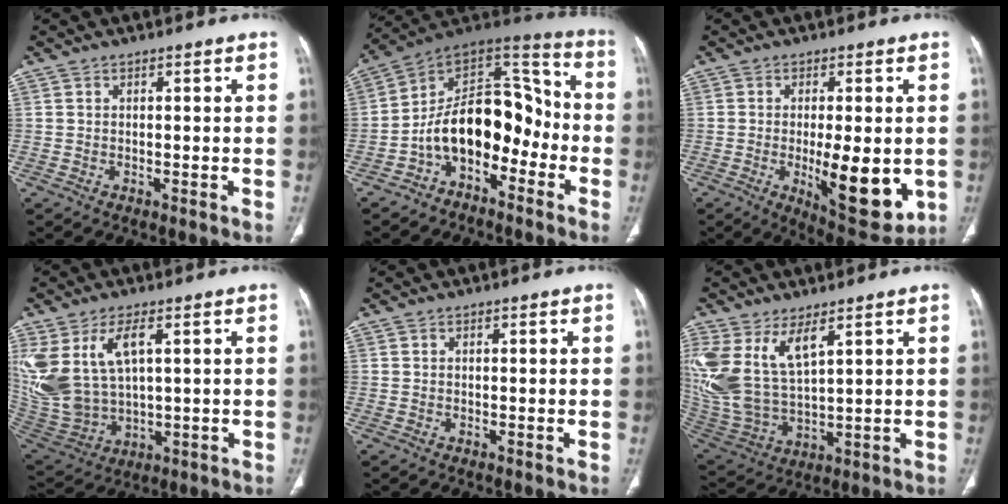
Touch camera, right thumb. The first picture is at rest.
{"total": 16.4, "force": [-5.8, 10.2, 11.4], "torque": [-0.150, 0.101, -0.106]}
{"total": 14.4, "force": [-2.6, 5.2, 13.2], "torque": [-0.170, -0.026, -0.025]}
{"total": 16.5, "force": [4.8, 9.1, 12.9], "torque": [-0.283, -0.016, 0.119]}
{"total": 0.0}
{"total": 15.5, "force": [7.0, 7.2, 11.8], "torque": [-0.255, -0.029, 0.161]}